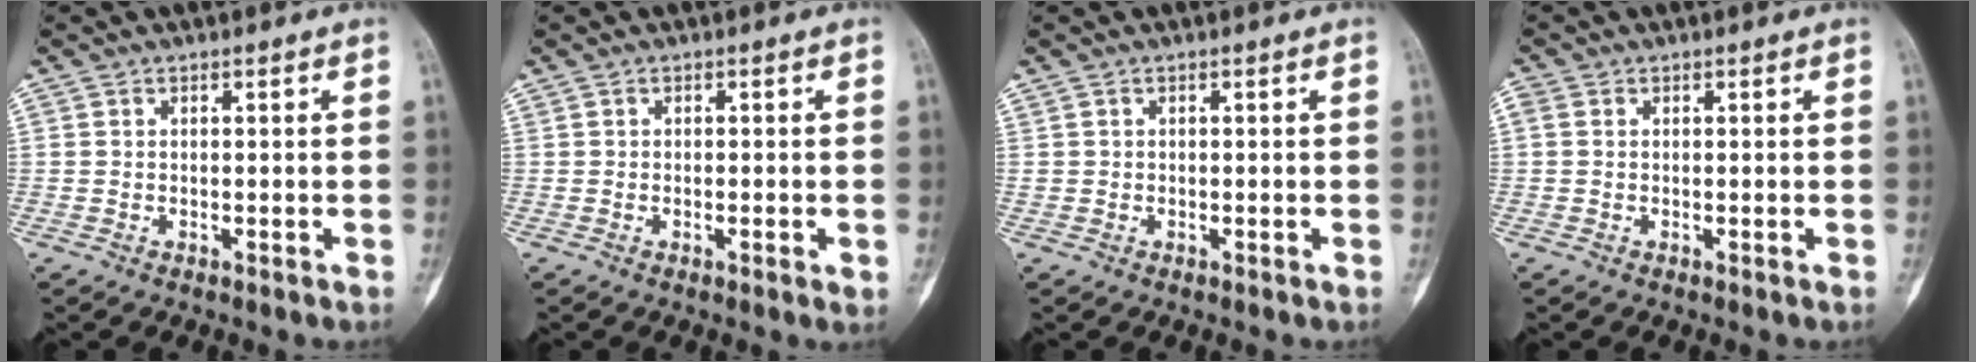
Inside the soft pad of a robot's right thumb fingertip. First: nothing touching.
{"total": 1.8, "force": [-0.4, 0.5, 1.7], "torque": [-0.024, -0.003, -0.006]}
{"total": 0.6, "force": [0.0, 0.6, 0.2], "torque": [-0.001, 0.002, 0.000]}
{"total": 1.1, "force": [0.2, 0.7, 0.9], "torque": [-0.027, 0.002, 0.000]}